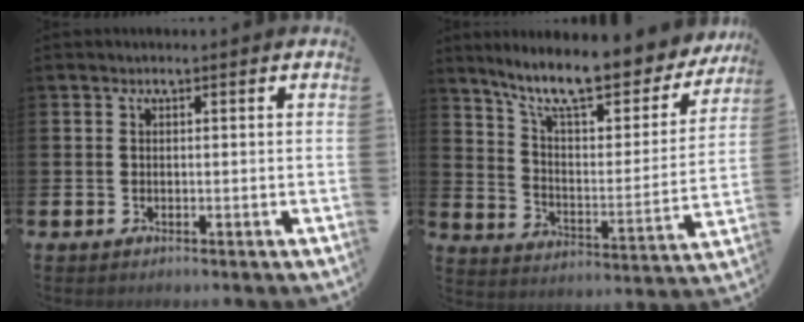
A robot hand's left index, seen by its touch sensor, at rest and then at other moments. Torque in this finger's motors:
{"motor_torque": [1.12, -1.01, 1.05, 0.21]}